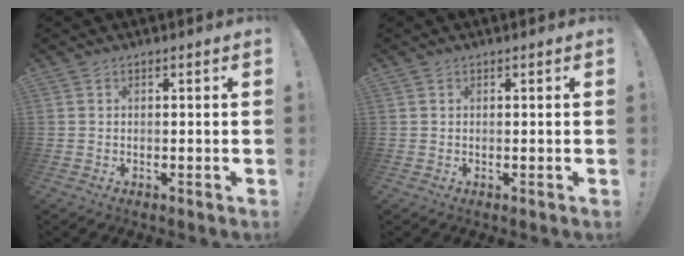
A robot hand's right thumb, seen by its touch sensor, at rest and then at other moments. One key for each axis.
{"total": 0.0}